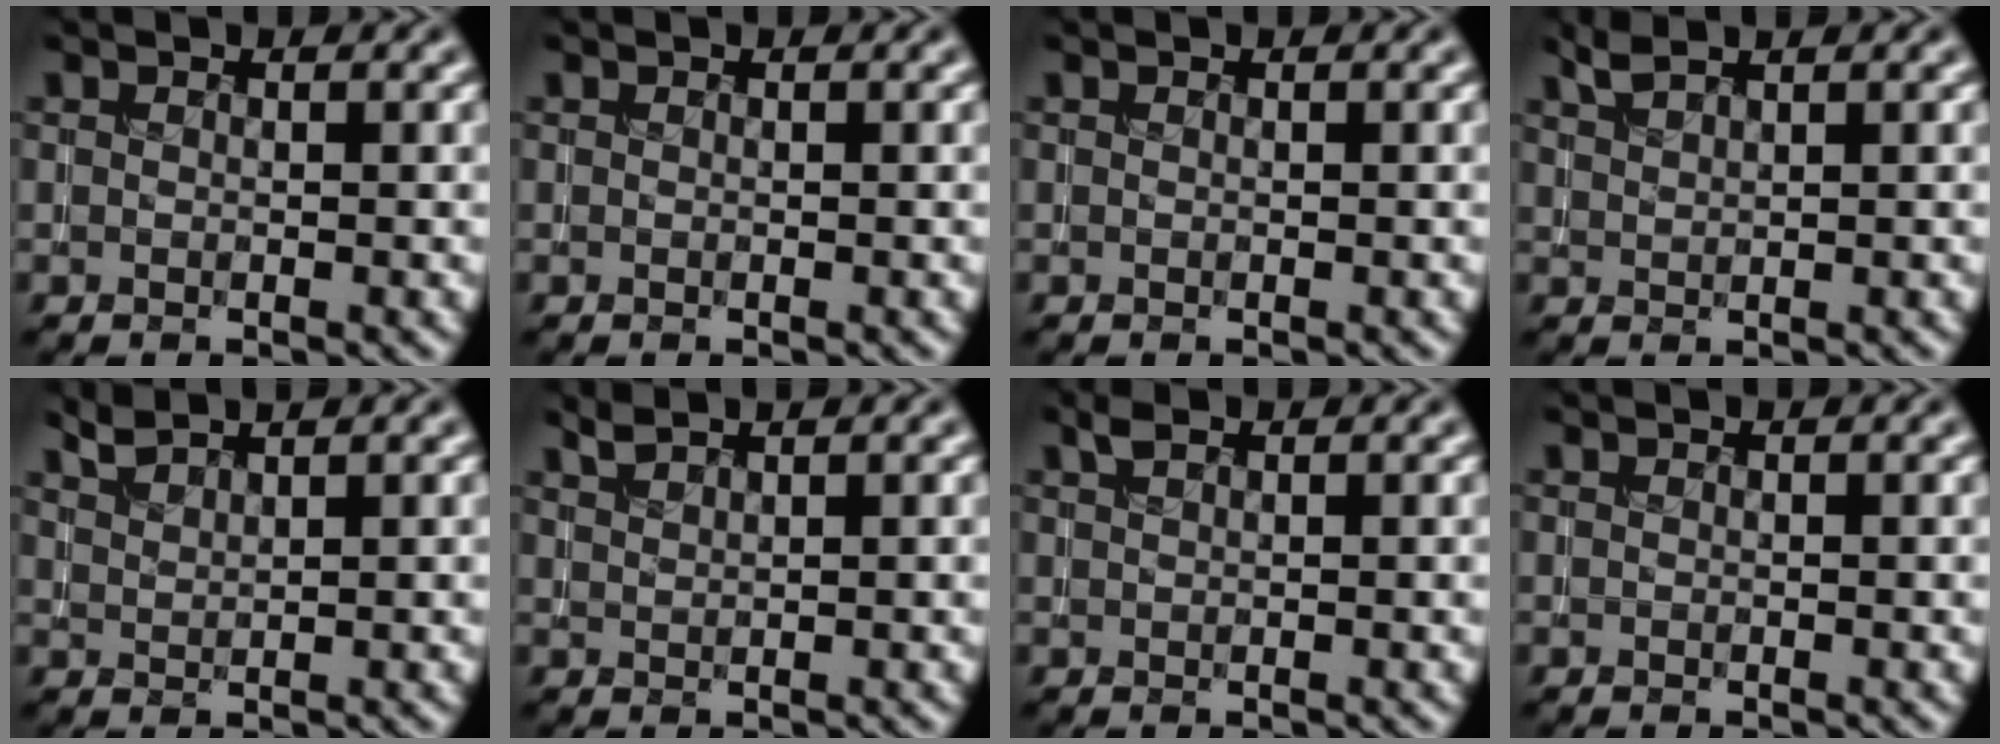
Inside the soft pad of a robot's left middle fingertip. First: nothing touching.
{"total": 0.0}
{"total": 0.0}
{"total": 1.8, "force": [1.5, 0.3, 0.9], "torque": [-0.017, 0.007, 0.032]}
{"total": 2.0, "force": [1.8, 0.2, 0.7], "torque": [-0.009, 0.006, 0.037]}
{"total": 1.5, "force": [1.3, 0.2, 0.5], "torque": [-0.008, 0.004, 0.025]}
{"total": 1.1, "force": [0.8, 0.3, 0.6], "torque": [-0.015, 0.005, 0.016]}
{"total": 0.0}